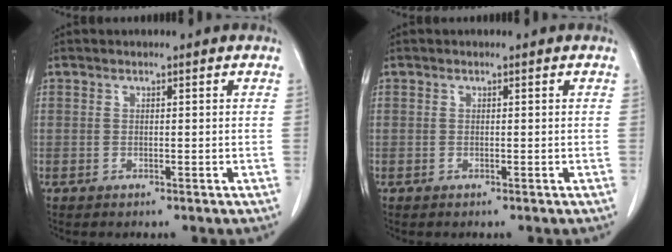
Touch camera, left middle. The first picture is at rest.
{"total": 0.0}